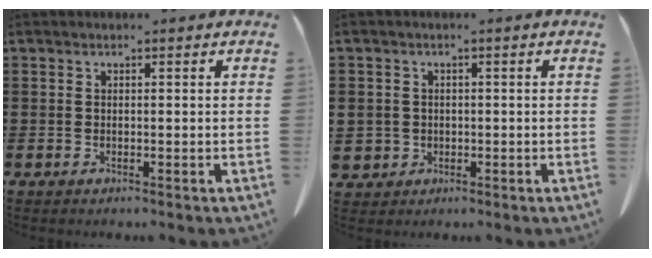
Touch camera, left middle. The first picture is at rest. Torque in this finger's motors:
{"motor_torque": [0.17, -0.09, 0.02, -0.04]}